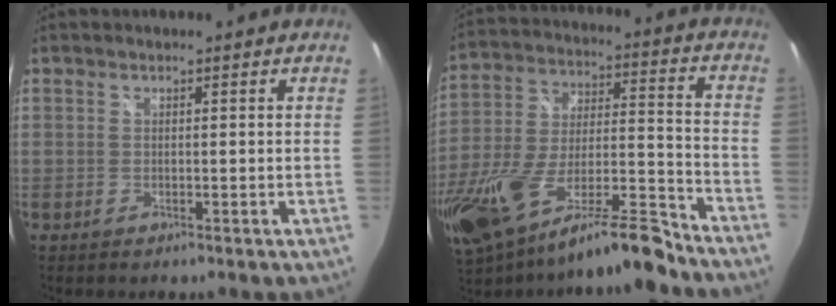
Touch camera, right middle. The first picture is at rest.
{"total": 22.5, "force": [-16.0, 5.6, 14.8], "torque": [-0.301, -0.046, -0.266]}